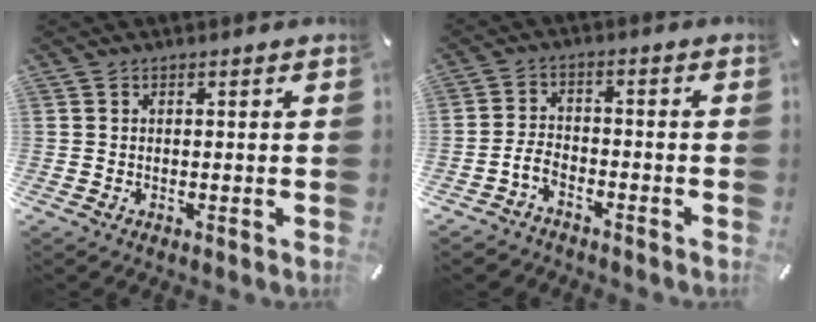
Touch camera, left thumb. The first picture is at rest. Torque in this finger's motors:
{"motor_torque": [-0.52, 0.62, 0.11, 0.15, 0.03]}